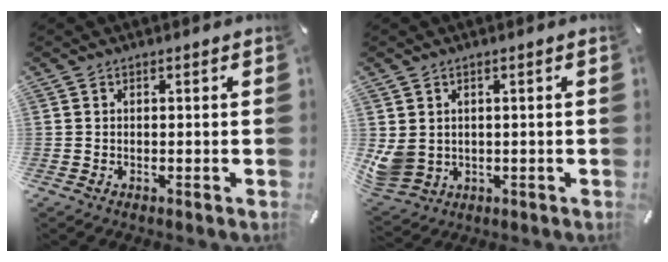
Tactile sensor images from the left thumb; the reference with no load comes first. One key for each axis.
{"total": 5.5, "fx": 1.2, "fy": 5.0, "fz": 2.0, "tx": -0.055, "ty": -0.003, "tz": 0.023}